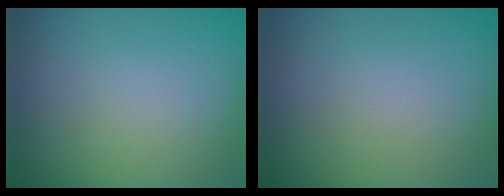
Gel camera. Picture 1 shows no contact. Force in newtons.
{"total": 0.0}